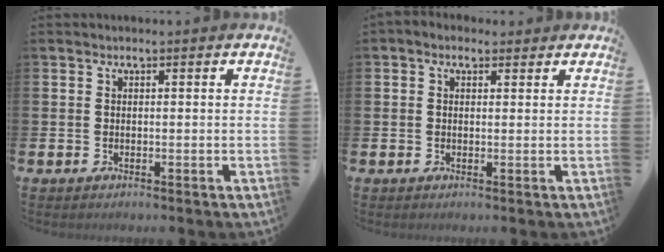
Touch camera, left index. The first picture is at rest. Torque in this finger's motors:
{"motor_torque": [1.40, -0.74, 0.08, 0.14]}